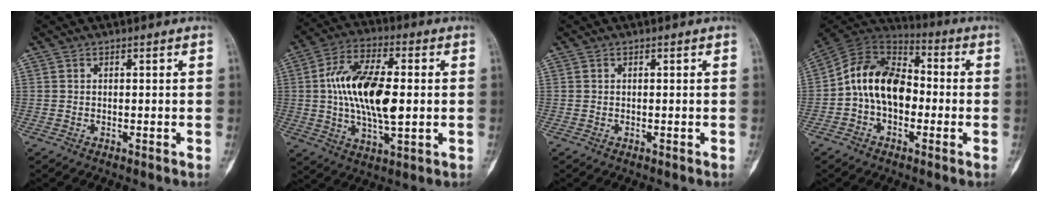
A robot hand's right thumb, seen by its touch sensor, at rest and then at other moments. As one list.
[{"total": 17.1, "force": [0.7, 8.1, 15.0], "torque": [-0.273, 0.005, 0.010]}, {"total": 0.0}, {"total": 14.5, "force": [-1.4, 10.1, 10.2], "torque": [-0.154, 0.041, -0.037]}]